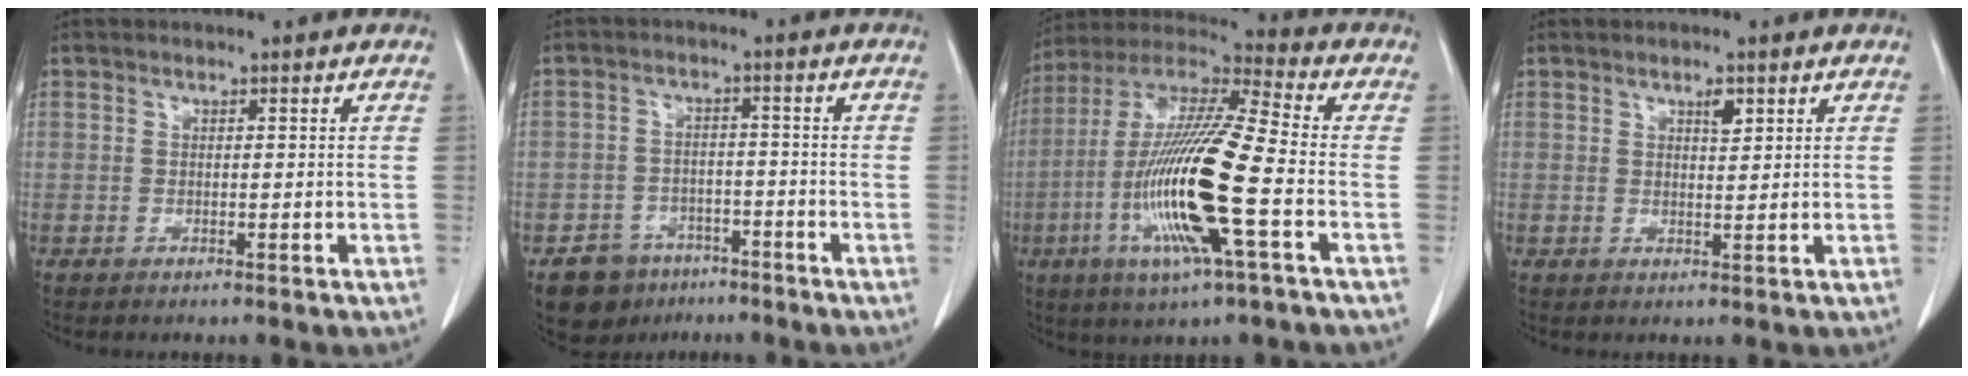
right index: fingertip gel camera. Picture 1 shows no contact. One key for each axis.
{"total": 6.4, "fx": -4.3, "fy": 4.7, "fz": 1.0, "tx": -0.014, "ty": 0.010, "tz": -0.063}
{"total": 19.0, "fx": -5.1, "fy": 1.1, "fz": 18.2, "tx": -0.378, "ty": -0.017, "tz": -0.101}
{"total": 1.9, "fx": 1.1, "fy": 0.6, "fz": 1.4, "tx": -0.025, "ty": -0.004, "tz": 0.018}